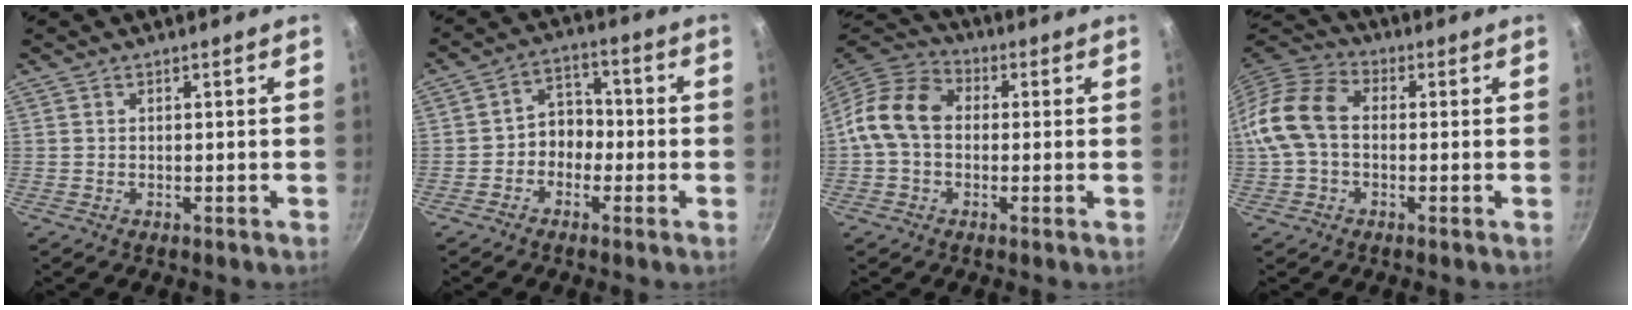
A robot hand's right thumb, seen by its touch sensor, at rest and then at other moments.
{"total": 6.1, "force": [-1.7, 4.9, 3.1], "torque": [-0.003, 0.033, -0.040]}
{"total": 11.3, "force": [0.2, 8.6, 7.3], "torque": [-0.108, 0.027, -0.018]}
{"total": 12.0, "force": [-0.2, 8.4, 8.6], "torque": [-0.151, 0.034, -0.023]}